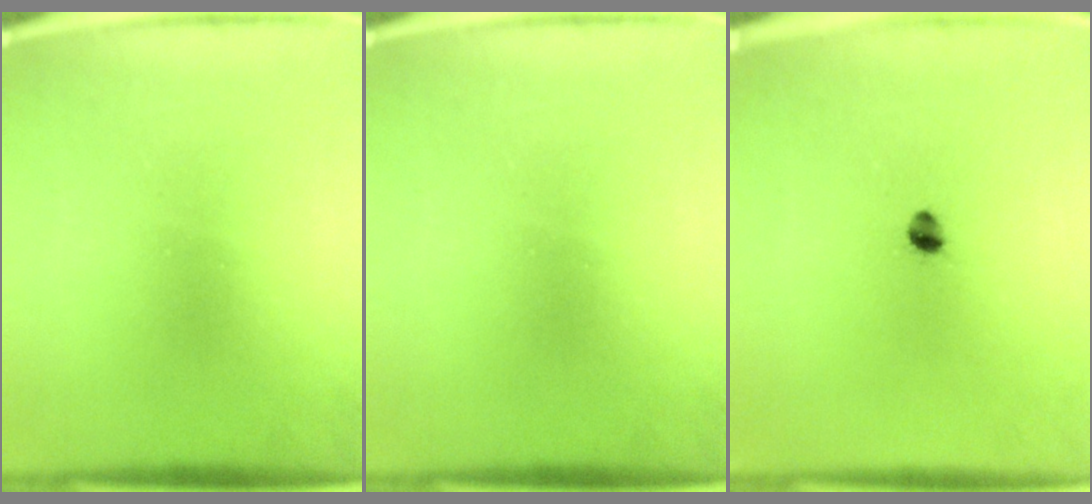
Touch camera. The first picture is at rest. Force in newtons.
{"total": 0.0}
{"total": 2.0}